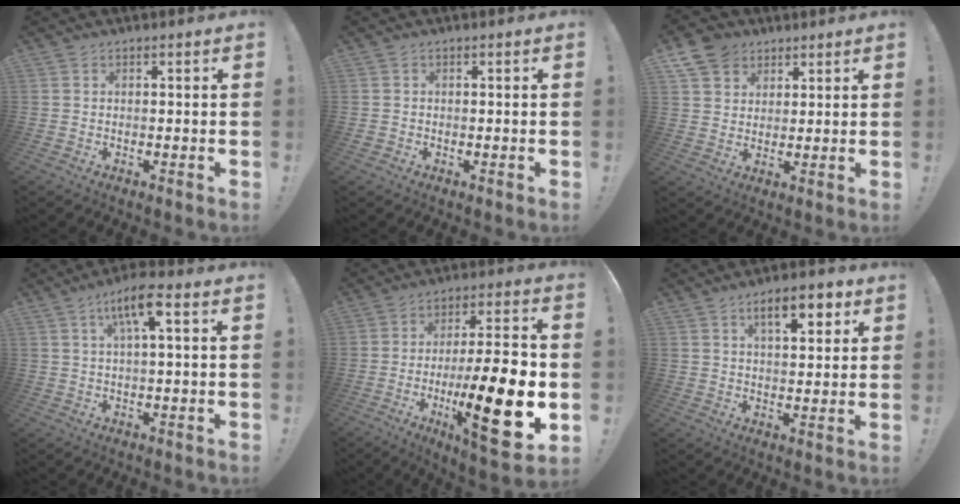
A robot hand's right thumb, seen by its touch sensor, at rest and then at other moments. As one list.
[{"total": 0.8, "force": [-0.4, 0.6, 0.2], "torque": [-0.003, 0.003, -0.008]}, {"total": 8.6, "force": [5.3, 6.3, 2.2], "torque": [-0.039, -0.029, 0.108]}, {"total": 8.5, "force": [2.8, 1.7, 7.8], "torque": [-0.125, -0.005, 0.042]}, {"total": 23.6, "force": [-5.6, 5.8, 22.2], "torque": [-0.363, 0.013, -0.086]}, {"total": 9.3, "force": [4.6, 3.4, 7.3], "torque": [-0.100, -0.010, 0.073]}]